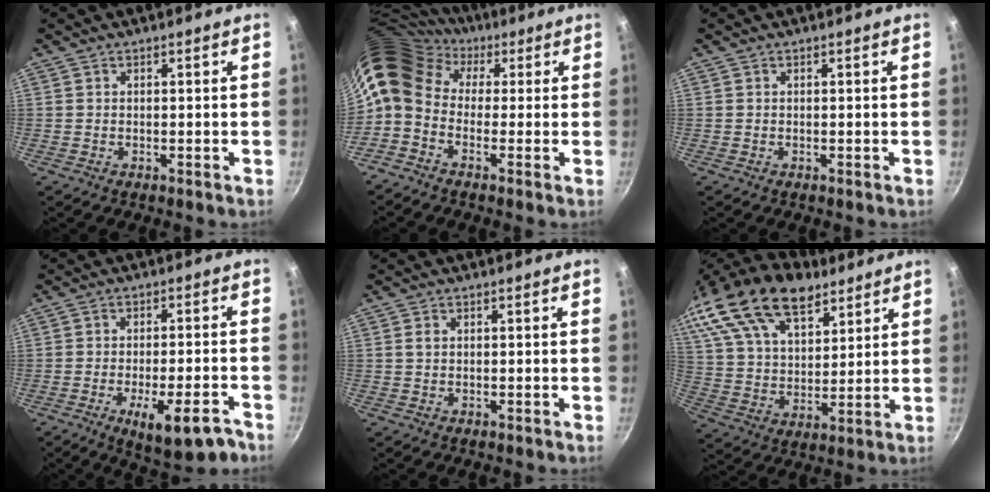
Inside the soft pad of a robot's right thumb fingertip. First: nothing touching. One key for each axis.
{"total": 13.6, "fx": 1.8, "fy": 10.7, "fz": 8.3, "tx": -0.160, "ty": 0.039, "tz": 0.011}
{"total": 0.0}
{"total": 11.3, "fx": -5.9, "fy": 3.6, "fz": 8.9, "tx": -0.113, "ty": 0.020, "tz": -0.076}
{"total": 1.0, "fx": 0.2, "fy": 0.7, "fz": 0.6, "tx": -0.011, "ty": 0.002, "tz": 0.003}
{"total": 29.5, "fx": 18.6, "fy": 16.1, "fz": 16.3, "tx": -0.338, "ty": -0.002, "tz": 0.333}